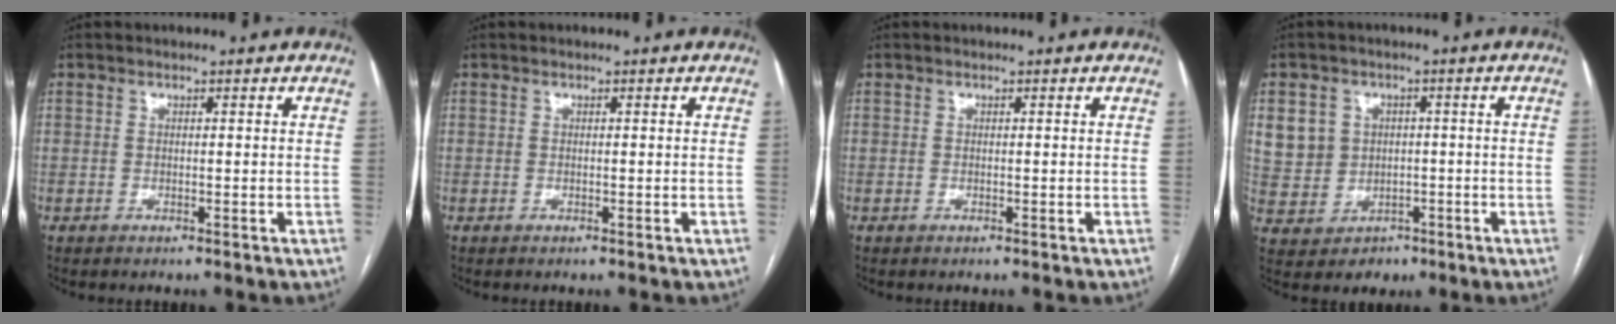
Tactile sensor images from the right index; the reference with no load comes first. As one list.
[{"total": 0.0}, {"total": 0.0}, {"total": 9.1, "force": [0.4, 8.9, 1.8], "torque": [-0.055, 0.026, 0.034]}]